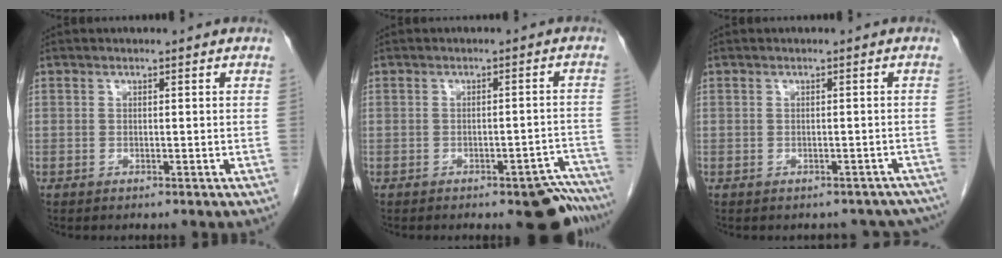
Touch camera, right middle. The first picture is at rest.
{"total": 7.6, "force": [-6.6, 1.8, 3.3], "torque": [-0.004, 0.009, -0.080]}
{"total": 7.3, "force": [-6.3, 3.5, 1.2], "torque": [-0.002, 0.011, -0.058]}